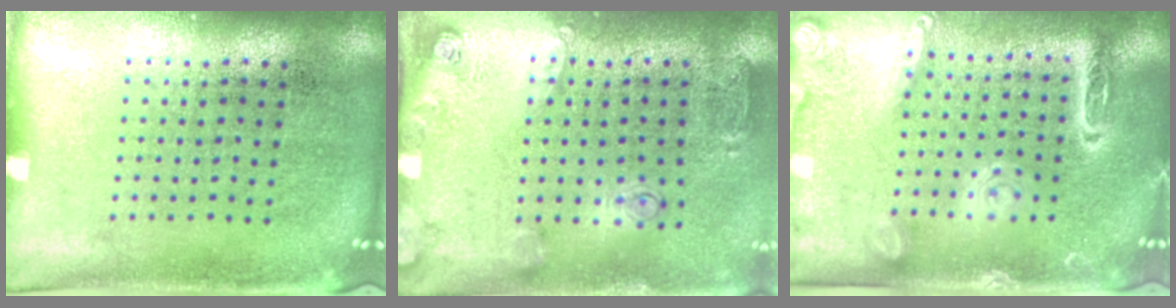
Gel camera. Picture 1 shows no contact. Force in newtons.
{"total": 2.0, "press": 1.4, "slide": 1.4}
{"total": 2.1, "press": 1.9, "slide": 0.9}